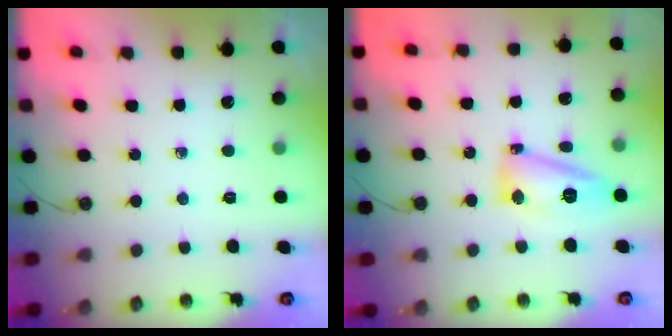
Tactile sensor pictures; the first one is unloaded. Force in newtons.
{"total": 13.0, "press": 13.0, "slide": 1.2}